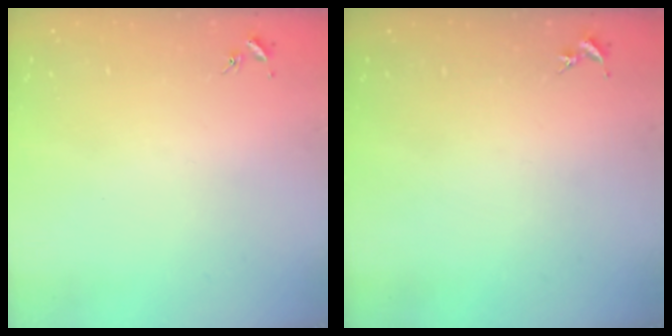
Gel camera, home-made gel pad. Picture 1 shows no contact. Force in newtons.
{"total": 0.0}